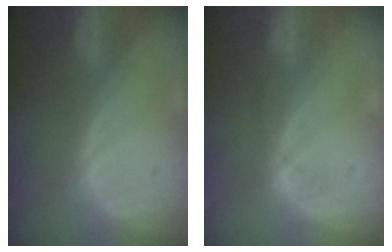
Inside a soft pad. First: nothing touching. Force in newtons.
{"total": 1.4, "press": 1.3, "slide": 0.3}